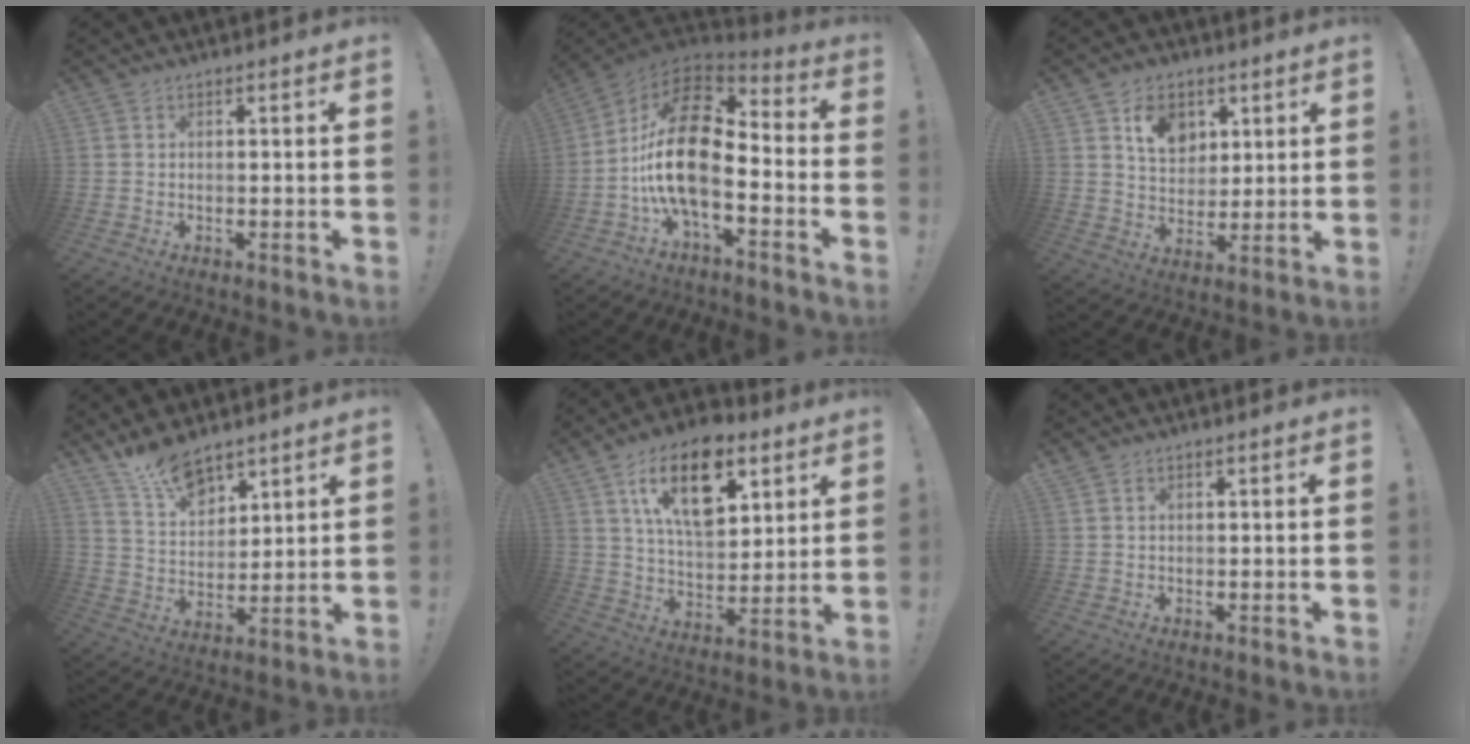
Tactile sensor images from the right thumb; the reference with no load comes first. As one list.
[{"total": 20.2, "force": [-2.4, 10.2, 17.3], "torque": [-0.346, 0.018, -0.041]}, {"total": 10.2, "force": [4.9, 7.6, 4.7], "torque": [-0.068, -0.018, 0.093]}, {"total": 11.6, "force": [9.6, 4.8, 4.4], "torque": [-0.081, -0.065, 0.183]}, {"total": 16.5, "force": [8.6, 9.3, 10.5], "torque": [-0.162, -0.032, 0.152]}, {"total": 1.3, "force": [0.9, 0.7, 0.6], "torque": [-0.004, -0.002, 0.016]}]